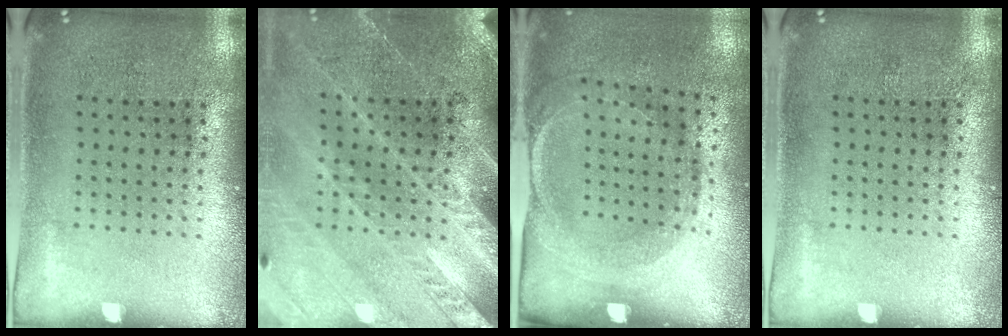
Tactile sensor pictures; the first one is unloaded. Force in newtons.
{"total": 2.9, "press": 2.7, "slide": 1.2}
{"total": 1.6, "press": 1.4, "slide": 0.8}
{"total": 0.0}